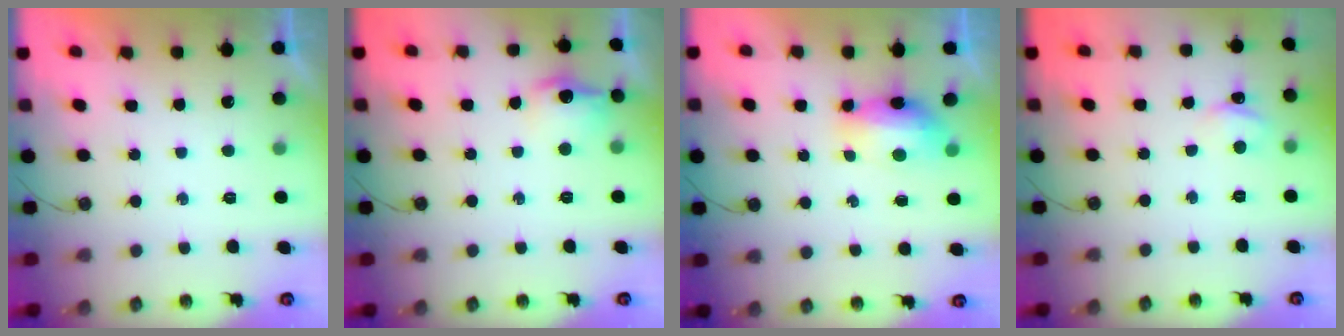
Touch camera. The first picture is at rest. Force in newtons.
{"total": 10.5, "press": 10.4, "slide": 0.9}
{"total": 7.6, "press": 7.4, "slide": 1.3}
{"total": 2.5, "press": 2.5, "slide": 0.4}